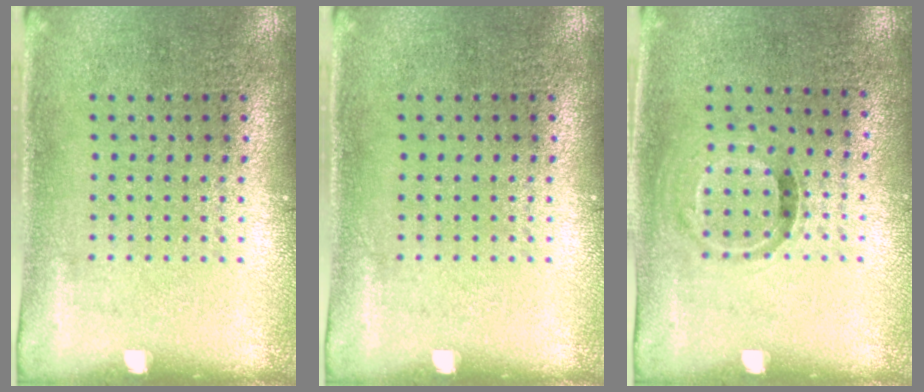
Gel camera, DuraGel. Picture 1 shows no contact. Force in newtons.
{"total": 0.0}
{"total": 0.9, "press": 0.7, "slide": 0.6}